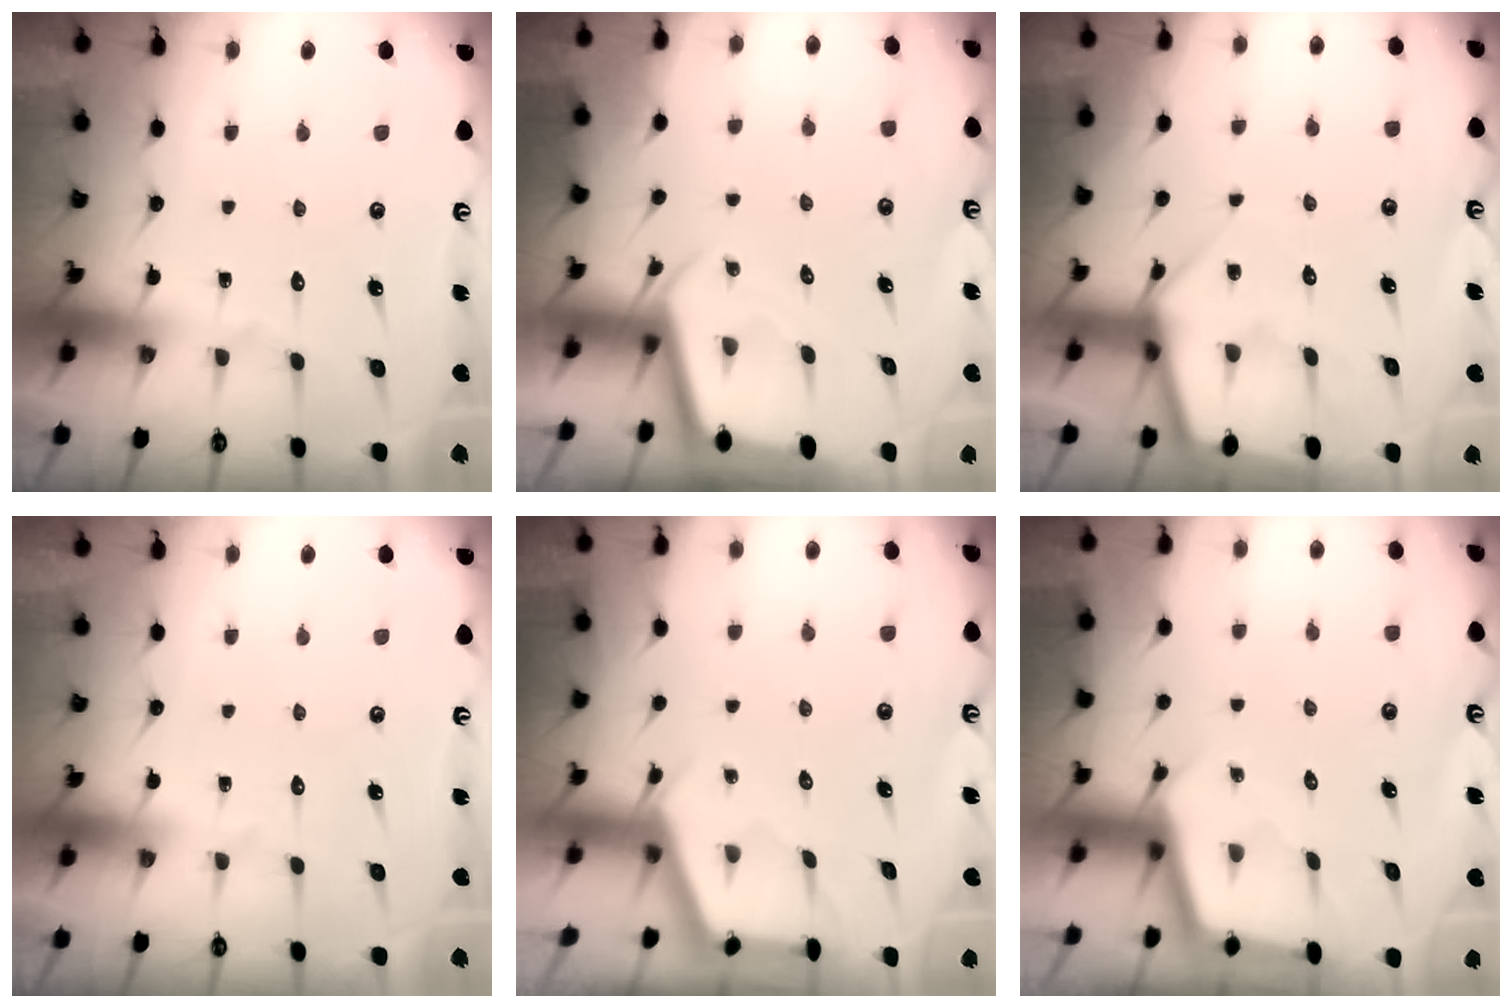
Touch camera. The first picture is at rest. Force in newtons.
{"total": 2.3, "press": 2.3, "slide": 0.1}
{"total": 6.5, "press": 6.5, "slide": 0.5}
{"total": 0.0}
{"total": 2.9, "press": 2.9, "slide": 0.3}
{"total": 2.5, "press": 2.5, "slide": 0.1}